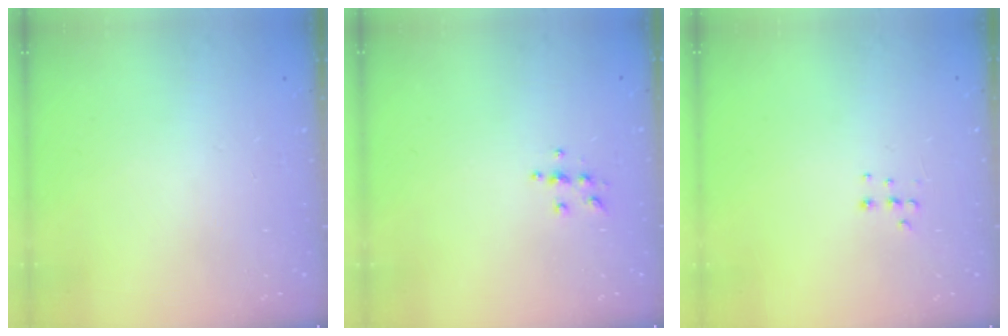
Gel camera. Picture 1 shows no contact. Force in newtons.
{"total": 4.6, "press": 4.6, "slide": 0.5}
{"total": 5.7, "press": 5.6, "slide": 1.0}